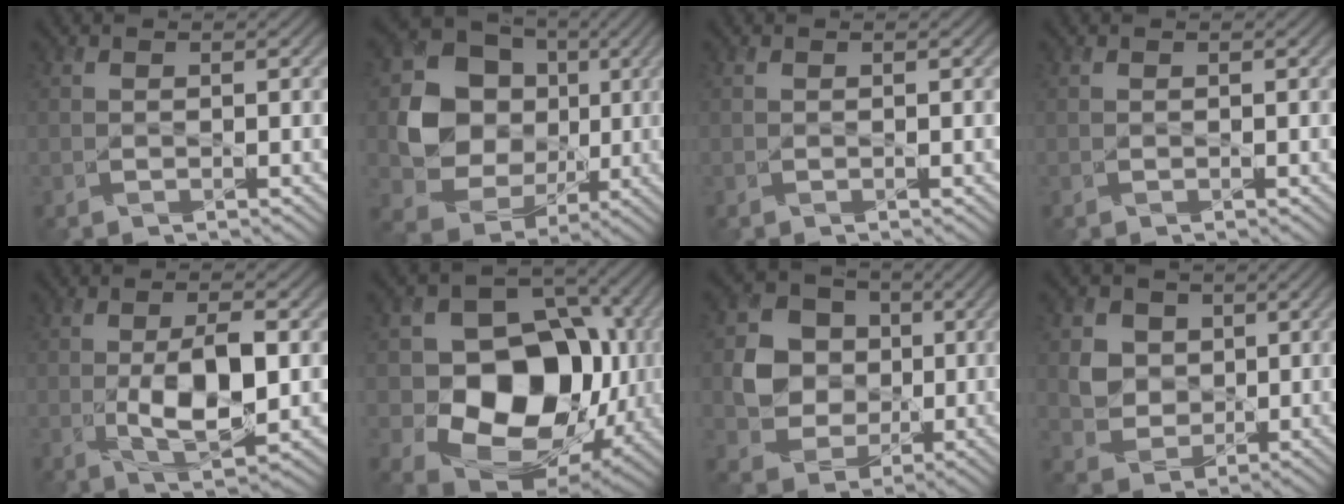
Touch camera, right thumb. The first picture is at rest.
{"total": 12.4, "force": [0.9, 10.8, 5.9], "torque": [-0.137, -0.015, 0.012]}
{"total": 0.0}
{"total": 0.0}
{"total": 7.8, "force": [-0.7, 3.1, 7.1], "torque": [-0.133, -0.008, -0.006]}
{"total": 15.8, "force": [-1.5, 12.0, 10.1], "torque": [-0.151, -0.026, -0.027]}
{"total": 7.5, "force": [0.3, 6.8, 3.3], "torque": [-0.076, 0.003, -0.002]}
{"total": 5.1, "force": [1.4, 4.5, 1.8], "torque": [-0.065, -0.008, 0.021]}